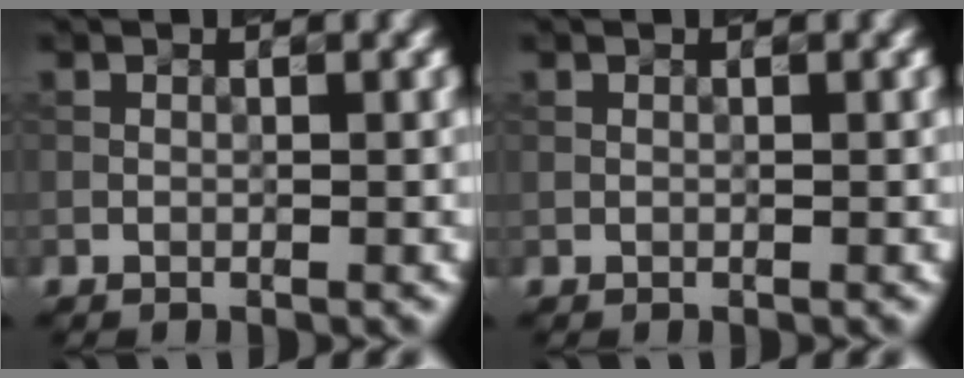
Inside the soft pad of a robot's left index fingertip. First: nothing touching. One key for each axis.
{"total": 0.0}